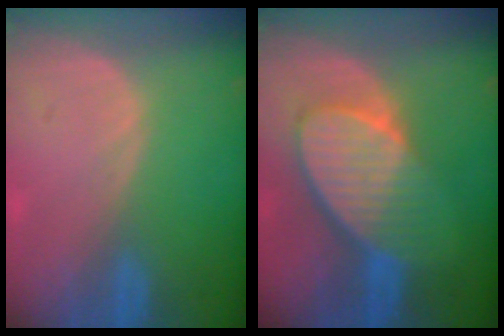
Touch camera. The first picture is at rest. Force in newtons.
{"total": 8.9, "press": 8.0, "slide": 3.8}